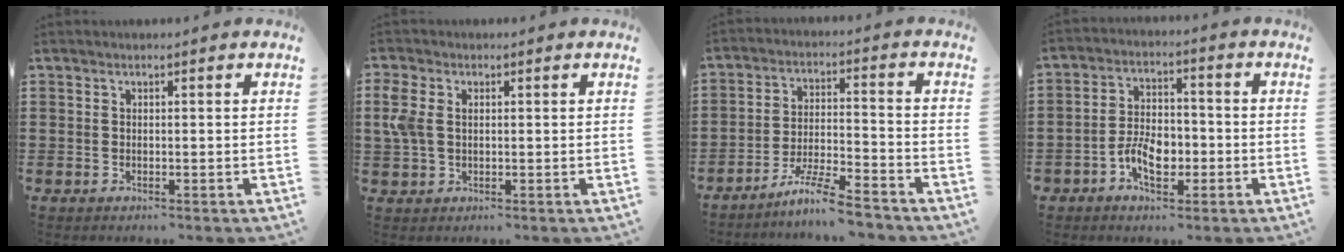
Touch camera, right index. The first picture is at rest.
{"total": 3.8, "force": [1.0, 2.4, 2.7], "torque": [-0.082, 0.001, 0.010]}
{"total": 7.1, "force": [-6.2, 0.1, 3.5], "torque": [-0.078, -0.006, -0.120]}
{"total": 6.1, "force": [-2.3, 3.9, 4.1], "torque": [-0.078, 0.004, -0.046]}